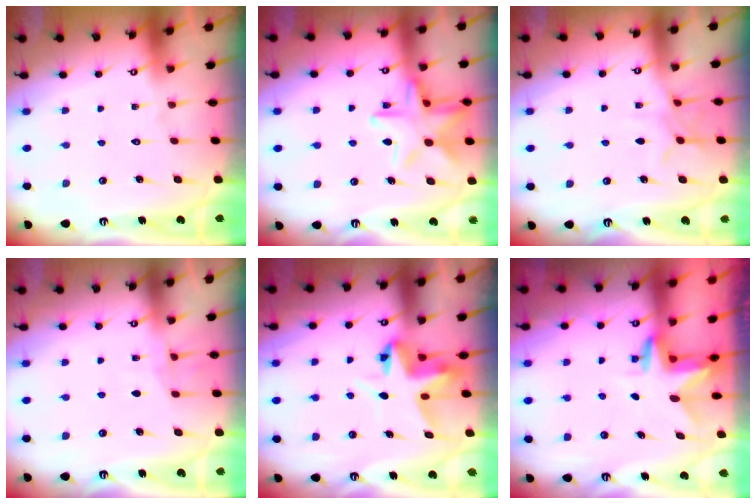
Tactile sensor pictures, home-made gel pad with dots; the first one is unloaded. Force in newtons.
{"total": 15.7, "press": 15.7, "slide": 1.0}
{"total": 7.5, "press": 7.5, "slide": 0.8}
{"total": 5.4, "press": 5.4, "slide": 0.6}
{"total": 6.1, "press": 6.1, "slide": 0.2}
{"total": 3.0, "press": 3.0, "slide": 0.2}